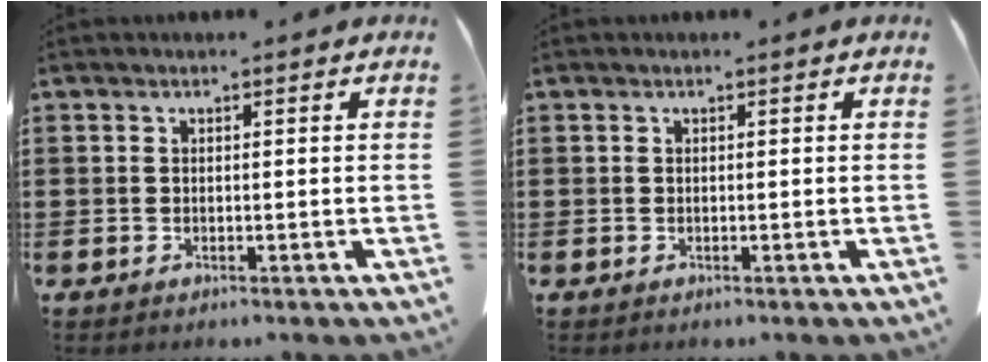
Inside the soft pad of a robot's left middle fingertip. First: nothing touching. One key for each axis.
{"total": 0.0}